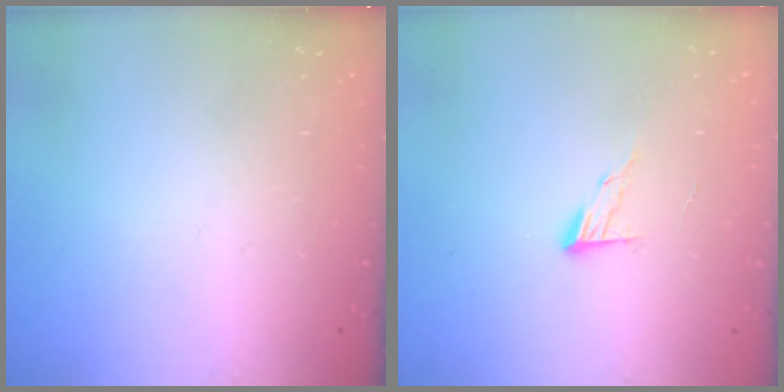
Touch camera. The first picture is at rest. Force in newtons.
{"total": 7.9, "press": 7.9, "slide": 0.7}